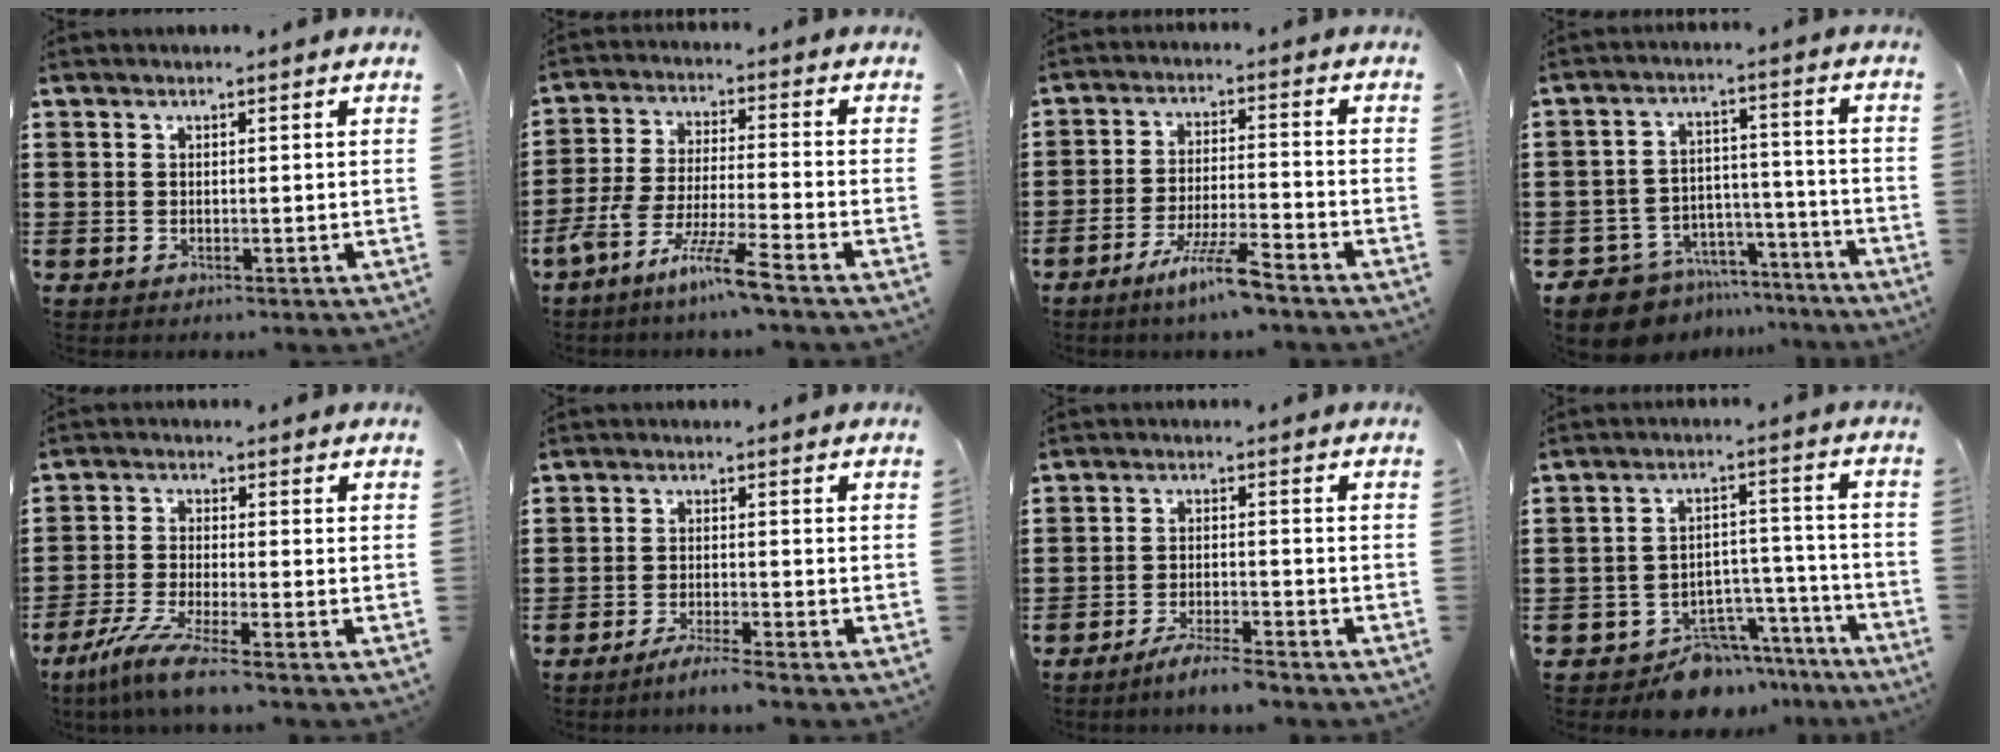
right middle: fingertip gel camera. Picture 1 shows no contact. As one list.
[{"total": 8.9, "force": [-7.1, -0.3, 5.4], "torque": [-0.116, -0.012, -0.143]}, {"total": 7.0, "force": [-5.4, 0.1, 4.6], "torque": [-0.090, -0.007, -0.100]}, {"total": 9.1, "force": [-8.5, 3.0, 1.6], "torque": [-0.040, 0.033, -0.166]}, {"total": 6.0, "force": [-4.6, -0.1, 3.8], "torque": [-0.096, -0.023, -0.095]}, {"total": 2.7, "force": [-2.4, -0.4, 1.3], "torque": [-0.019, 0.001, -0.044]}, {"total": 3.8, "force": [-3.5, -0.2, 1.6], "torque": [-0.025, 0.001, -0.065]}, {"total": 8.0, "force": [-7.2, 3.0, 1.5], "torque": [-0.014, 0.037, -0.132]}]